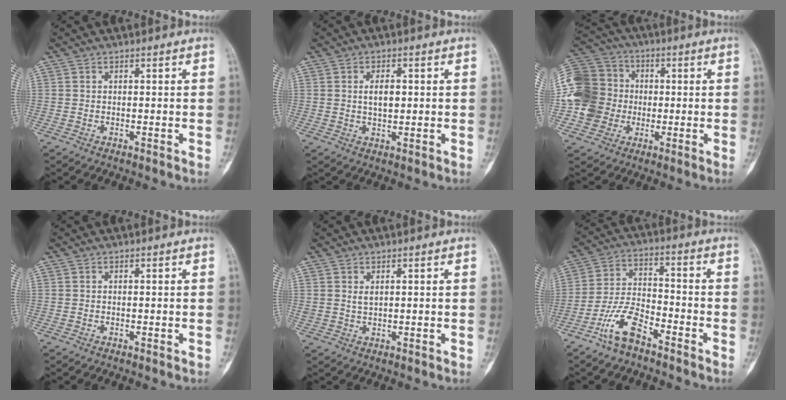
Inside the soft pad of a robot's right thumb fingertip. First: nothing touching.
{"total": 3.7, "force": [0.6, 2.0, 3.1], "torque": [-0.043, -0.002, 0.011]}
{"total": 15.5, "force": [-1.3, 14.2, 6.1], "torque": [-0.117, 0.028, -0.022]}
{"total": 0.0}
{"total": 1.6, "force": [0.8, 0.8, 1.1], "torque": [-0.021, -0.004, 0.022]}
{"total": 9.2, "force": [-6.1, 3.6, 5.8], "torque": [-0.123, 0.043, -0.123]}